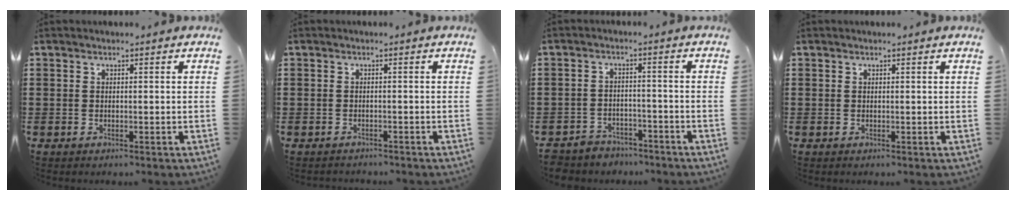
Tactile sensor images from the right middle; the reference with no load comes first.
{"total": 1.0, "force": [-0.9, 0.2, -0.1], "torque": [0.000, 0.003, -0.022]}
{"total": 3.5, "force": [-3.4, 0.9, -0.1], "torque": [-0.007, 0.002, -0.073]}
{"total": 0.0}